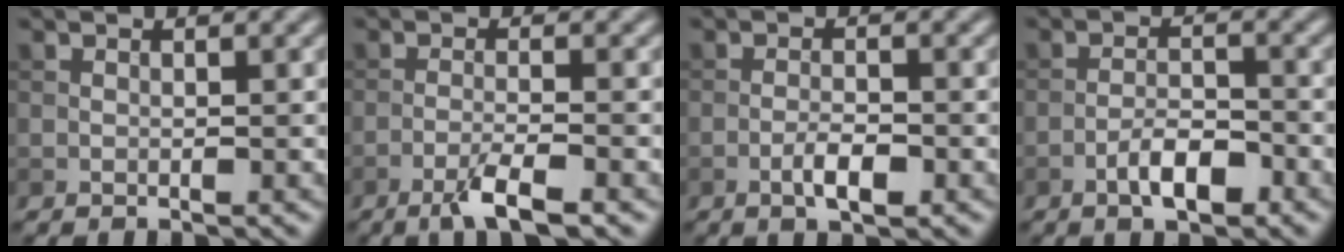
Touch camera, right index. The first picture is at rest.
{"total": 3.4, "force": [-2.1, 0.5, 2.6], "torque": [-0.047, 0.002, -0.048]}
{"total": 2.6, "force": [-1.2, 0.8, 2.1], "torque": [-0.039, 0.002, -0.025]}
{"total": 3.4, "force": [-1.9, 1.3, 2.5], "torque": [-0.041, 0.009, -0.037]}